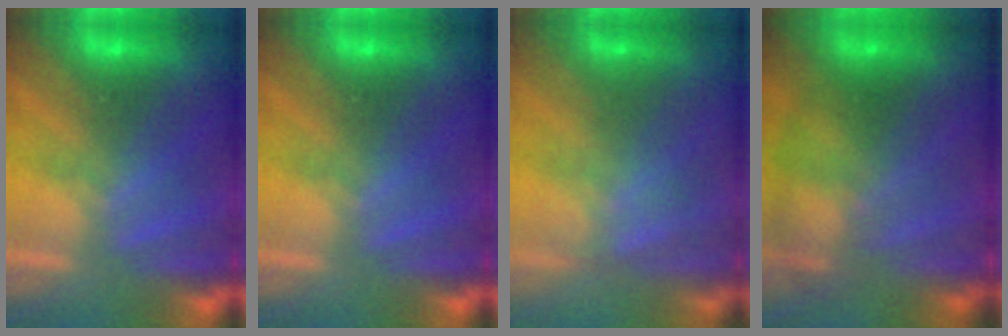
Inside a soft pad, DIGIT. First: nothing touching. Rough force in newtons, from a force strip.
{"total": 0.0}
{"total": 2.8}
{"total": 2.2}